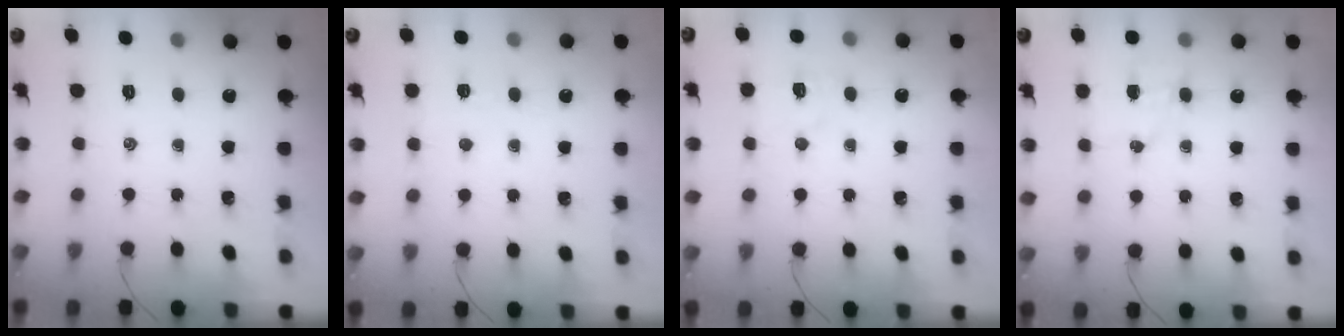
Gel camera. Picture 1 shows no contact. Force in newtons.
{"total": 2.8, "press": 2.7, "slide": 0.9}
{"total": 3.9, "press": 3.8, "slide": 0.9}
{"total": 5.6, "press": 5.5, "slide": 1.2}